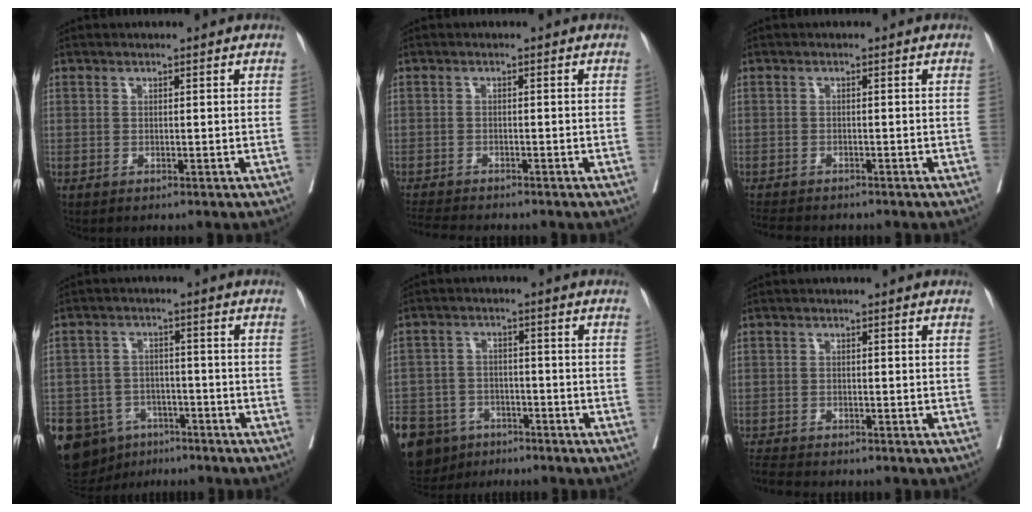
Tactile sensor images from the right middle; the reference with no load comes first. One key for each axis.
{"total": 5.7, "fx": -5.3, "fy": 0.7, "fz": 2.0, "tx": -0.031, "ty": -0.012, "tz": -0.086}
{"total": 5.2, "fx": -4.6, "fy": 1.4, "fz": 1.9, "tx": -0.032, "ty": -0.008, "tz": -0.069}
{"total": 17.0, "fx": -9.8, "fy": 12.4, "fz": 6.4, "tx": -0.175, "ty": 0.011, "tz": -0.138}
{"total": 16.5, "fx": -10.7, "fy": 10.8, "fz": 6.3, "tx": -0.180, "ty": -0.011, "tz": -0.162}
{"total": 4.5, "fx": -4.3, "fy": 0.5, "fz": 1.3, "tx": -0.020, "ty": -0.015, "tz": -0.073}